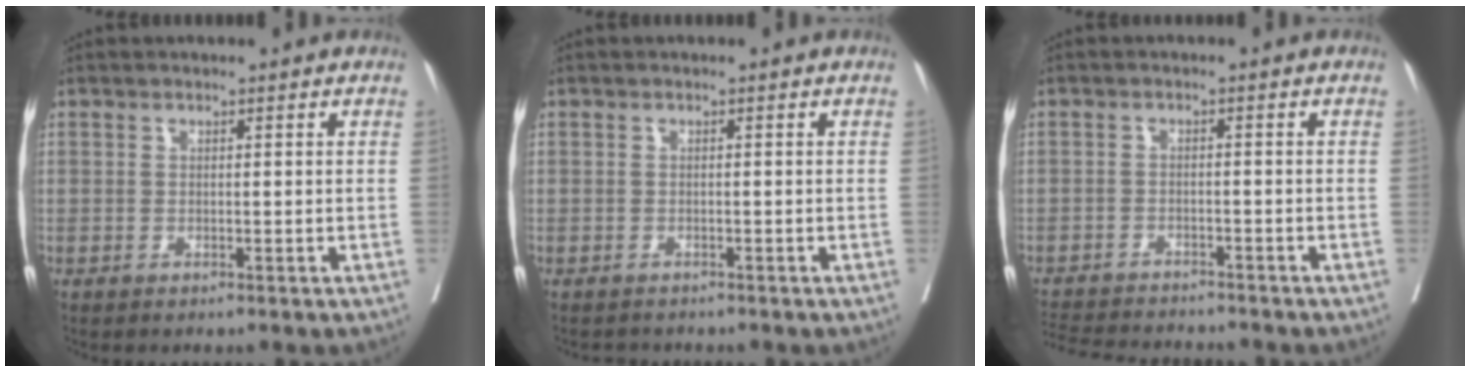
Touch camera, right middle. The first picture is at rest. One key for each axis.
{"total": 1.2, "fx": -1.2, "fy": 0.4, "fz": -0.2, "tx": -0.004, "ty": -0.005, "tz": -0.020}
{"total": 10.2, "fx": -9.7, "fy": 1.2, "fz": 3.0, "tx": -0.053, "ty": -0.006, "tz": -0.143}